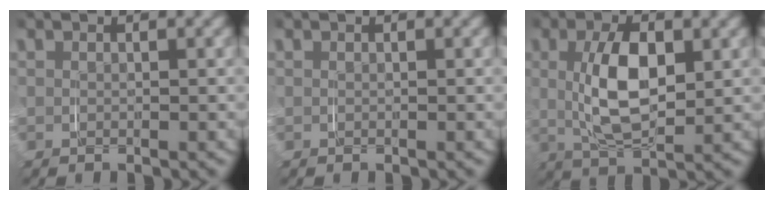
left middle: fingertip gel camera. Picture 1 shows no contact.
{"total": 0.0}
{"total": 2.9, "force": [1.0, 0.1, 2.7], "torque": [-0.037, 0.005, 0.015]}